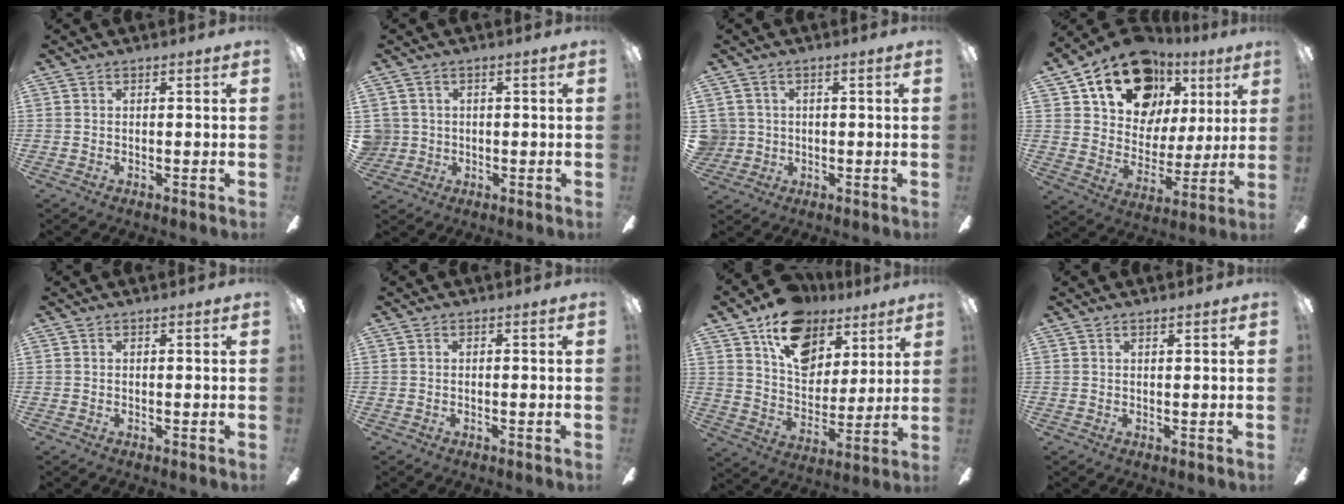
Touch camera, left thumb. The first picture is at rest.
{"total": 3.1, "force": [0.6, 3.1, 0.2], "torque": [-0.013, 0.008, 0.011]}
{"total": 3.5, "force": [0.6, 3.4, 0.2], "torque": [-0.015, 0.010, 0.014]}
{"total": 20.3, "force": [12.2, 13.2, 9.4], "torque": [-0.172, -0.056, 0.225]}
{"total": 0.0}
{"total": 0.0}
{"total": 17.3, "force": [10.8, 11.1, 7.9], "torque": [-0.122, -0.054, 0.198]}
{"total": 0.8, "force": [0.8, 0.0, 0.3], "torque": [-0.007, -0.001, 0.014]}